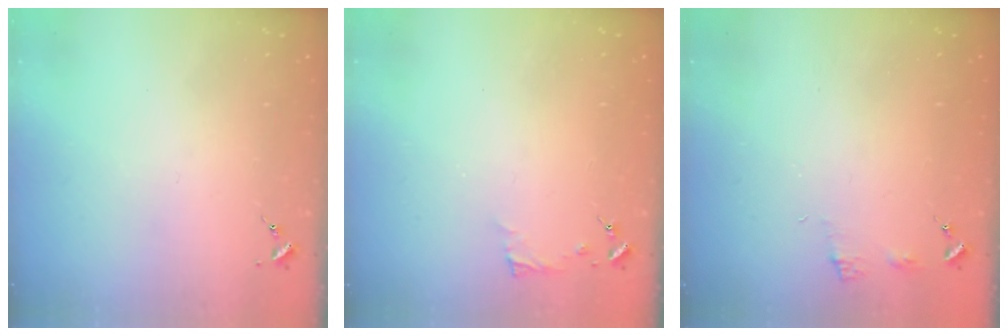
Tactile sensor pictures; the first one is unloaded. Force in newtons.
{"total": 3.8, "press": 3.7, "slide": 0.4}
{"total": 5.1, "press": 5.0, "slide": 0.7}